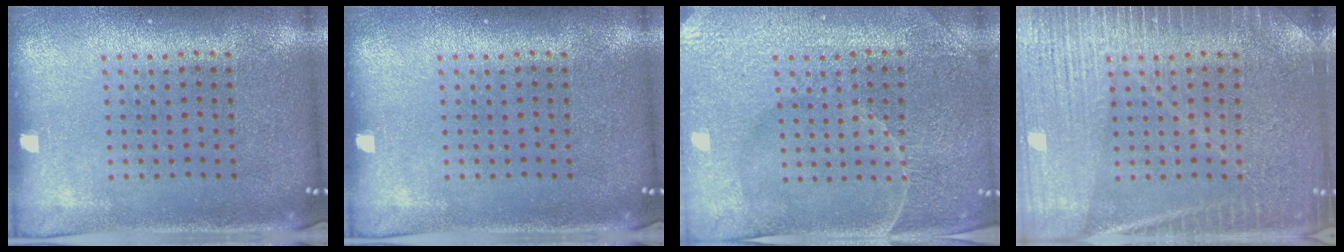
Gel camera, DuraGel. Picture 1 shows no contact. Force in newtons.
{"total": 0.0}
{"total": 3.7, "press": 3.7, "slide": 0.6}
{"total": 4.9, "press": 4.9, "slide": 0.7}